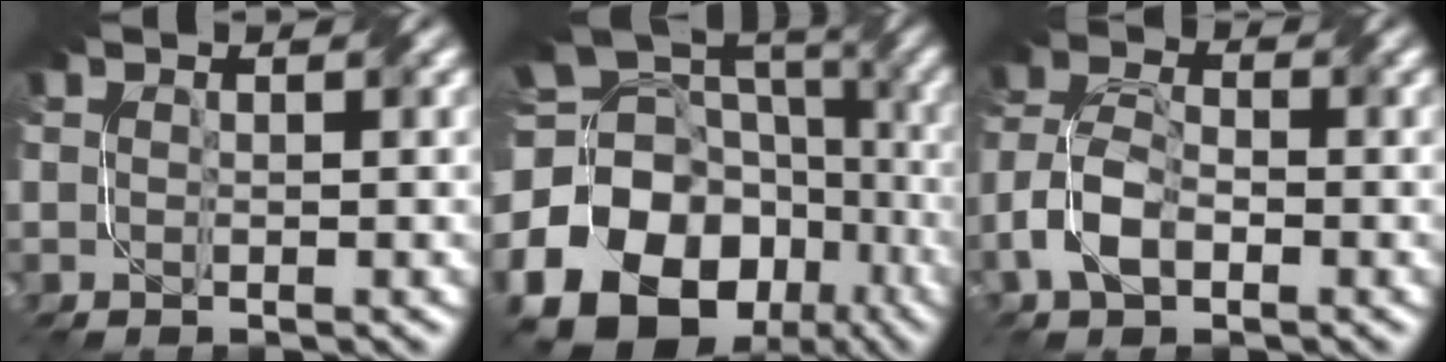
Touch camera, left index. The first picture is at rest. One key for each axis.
{"total": 23.9, "fx": -9.0, "fy": 19.9, "fz": 9.8, "tx": -0.178, "ty": -0.031, "tz": -0.166}
{"total": 4.4, "fx": -2.1, "fy": 2.5, "fz": 3.0, "tx": -0.065, "ty": 0.006, "tz": -0.047}